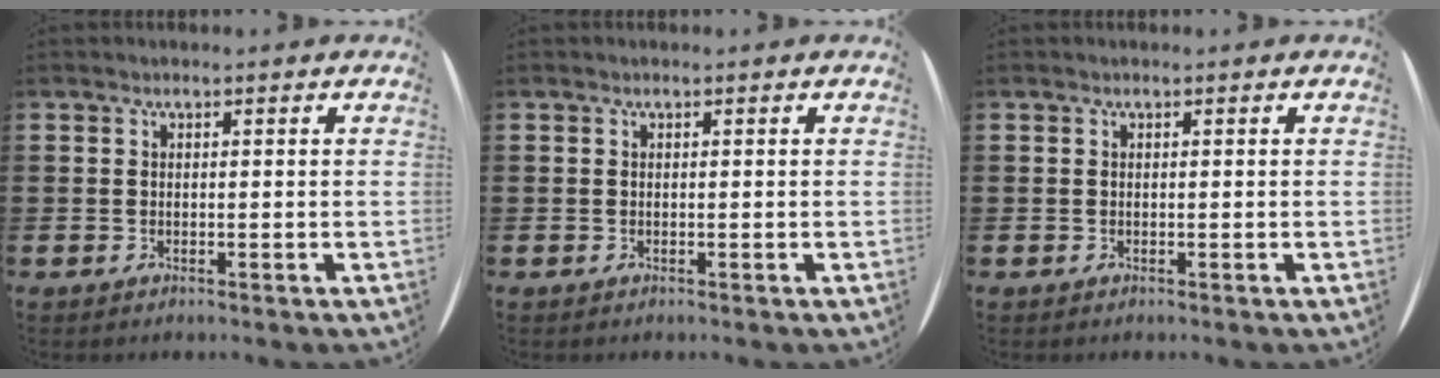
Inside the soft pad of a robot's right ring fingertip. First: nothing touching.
{"total": 0.0}
{"total": 0.0}